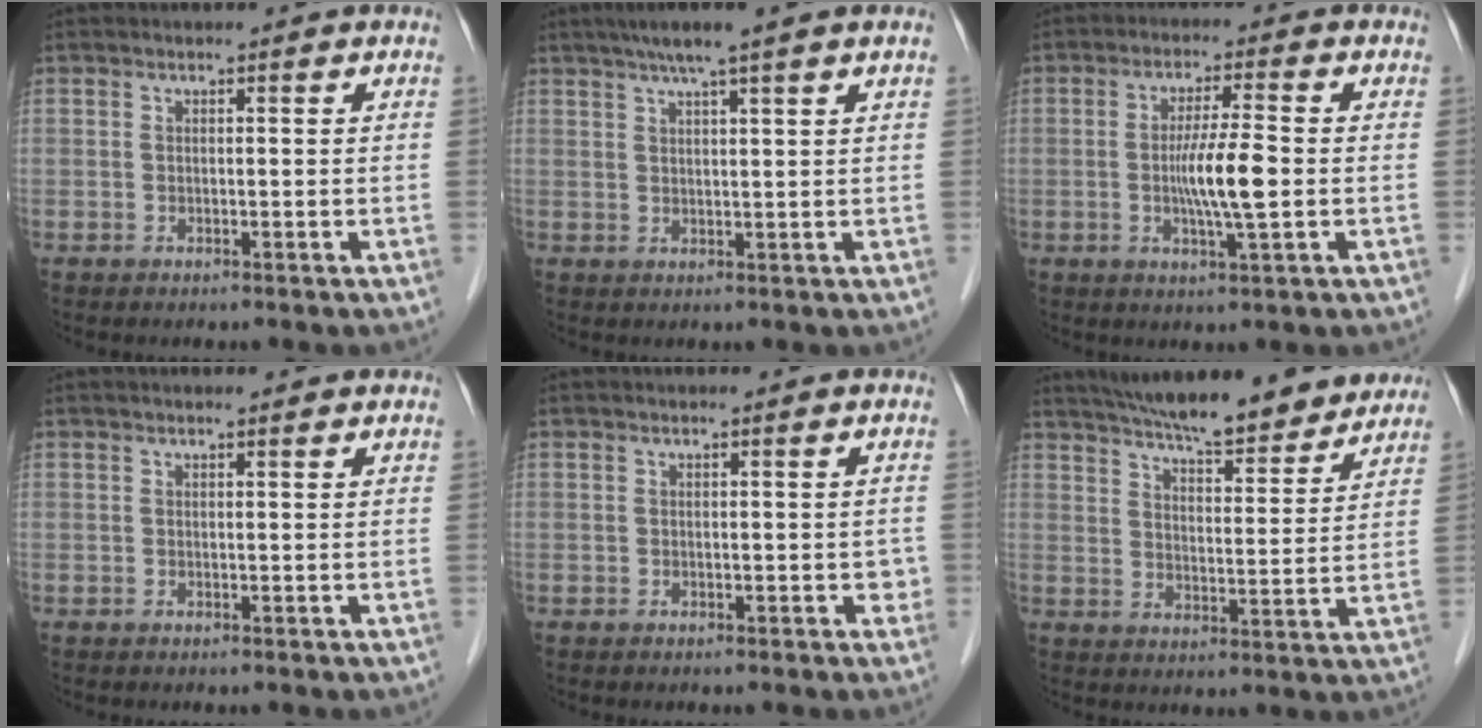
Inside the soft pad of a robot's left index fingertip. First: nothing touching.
{"total": 6.0, "force": [4.3, -0.7, 4.1], "torque": [-0.071, 0.017, 0.074]}
{"total": 6.7, "force": [-0.8, 0.1, 6.6], "torque": [-0.127, -0.009, -0.017]}
{"total": 1.1, "force": [1.0, 0.1, 0.3], "torque": [-0.012, 0.010, 0.014]}
{"total": 1.3, "force": [-0.2, 0.9, 0.9], "torque": [0.003, 0.004, -0.005]}
{"total": 16.9, "force": [14.9, 3.0, 7.5], "torque": [-0.114, 0.011, 0.210]}